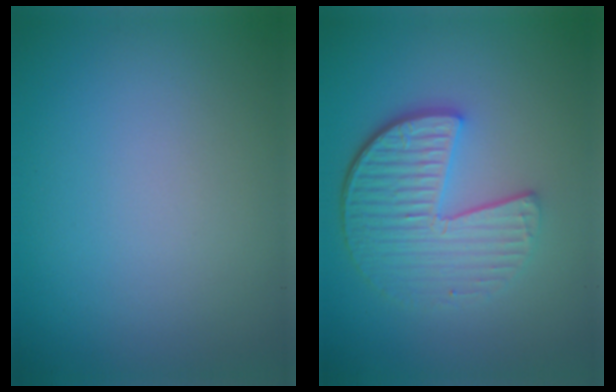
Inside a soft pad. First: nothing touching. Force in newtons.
{"total": 5.7, "press": 4.2, "slide": 3.9}